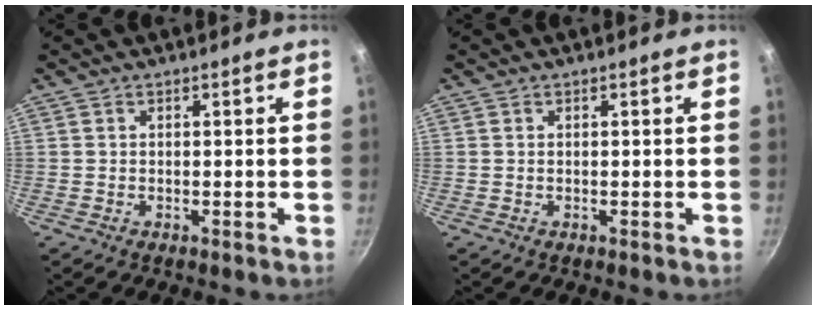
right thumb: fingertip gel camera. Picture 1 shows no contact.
{"total": 0.0}